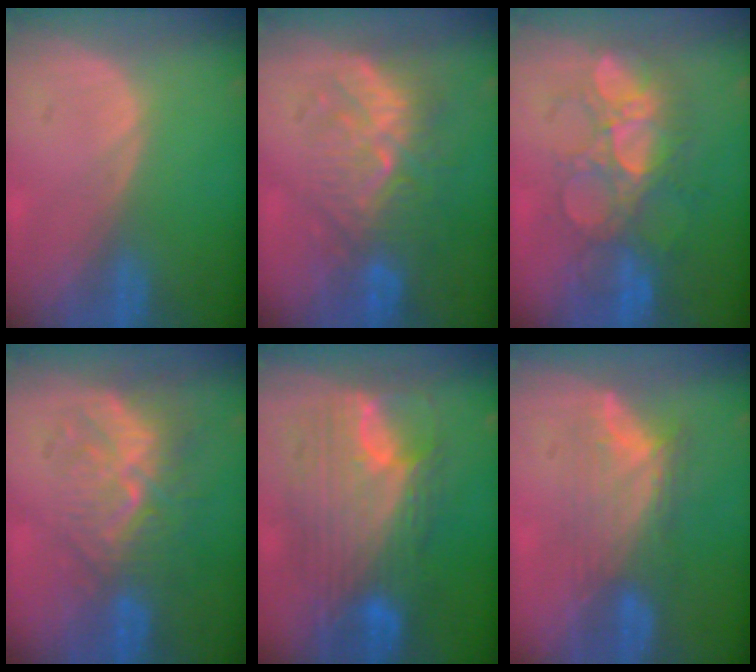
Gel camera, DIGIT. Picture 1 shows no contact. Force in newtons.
{"total": 9.0, "press": 8.6, "slide": 2.4}
{"total": 9.0, "press": 8.8, "slide": 1.8}
{"total": 9.8, "press": 8.5, "slide": 4.8}
{"total": 11.9, "press": 11.8, "slide": 1.0}
{"total": 7.0, "press": 6.4, "slide": 2.8}